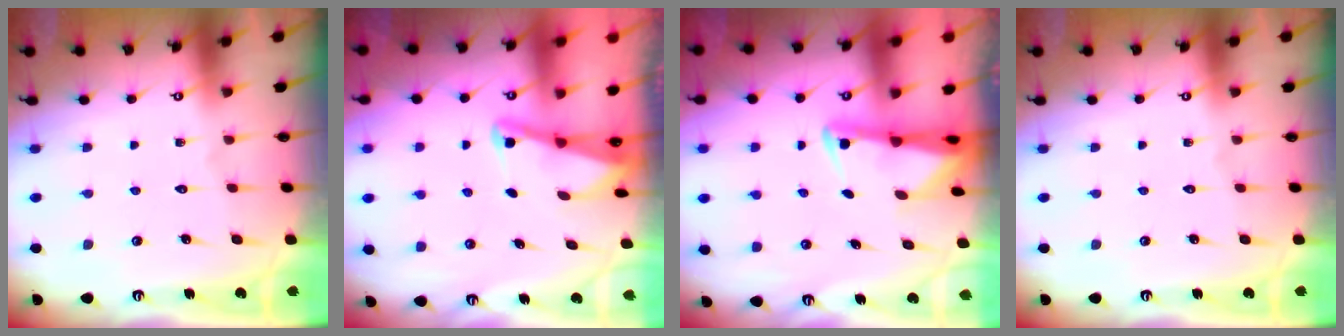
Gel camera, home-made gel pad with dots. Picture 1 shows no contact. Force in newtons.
{"total": 2.1, "press": 2.0, "slide": 0.4}
{"total": 2.2, "press": 2.2, "slide": 0.4}
{"total": 0.0}